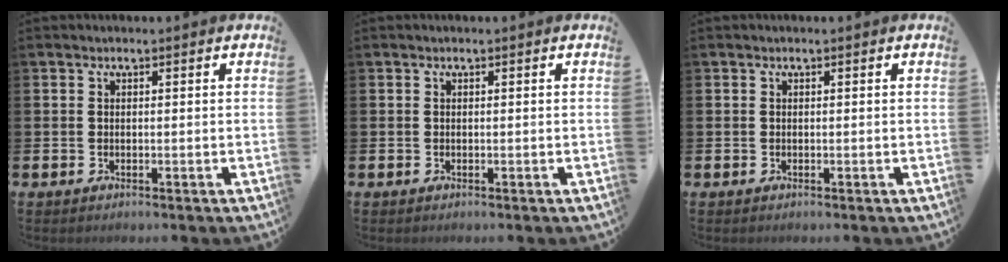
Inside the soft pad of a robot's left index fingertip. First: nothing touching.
{"total": 0.0}
{"total": 0.0}